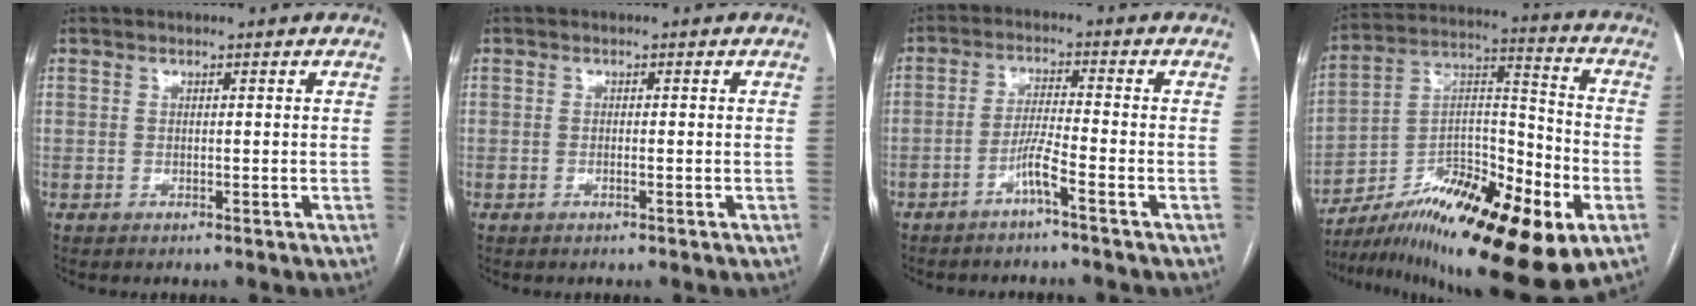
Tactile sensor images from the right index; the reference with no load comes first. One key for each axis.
{"total": 0.6, "fx": -0.3, "fy": 0.0, "fz": 0.6, "tx": -0.012, "ty": 0.001, "tz": -0.004}
{"total": 3.9, "fx": -2.5, "fy": -0.6, "fz": 3.0, "tx": -0.060, "ty": 0.004, "tz": -0.050}
{"total": 23.3, "fx": -13.4, "fy": 5.1, "fz": 18.3, "tx": -0.272, "ty": 0.009, "tz": -0.215}